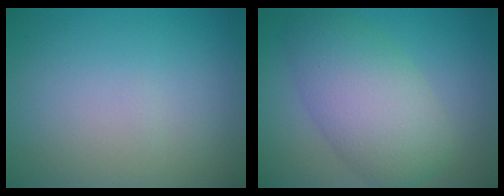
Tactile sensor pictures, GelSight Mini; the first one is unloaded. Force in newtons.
{"total": 6.8, "press": 6.8, "slide": 0.2}